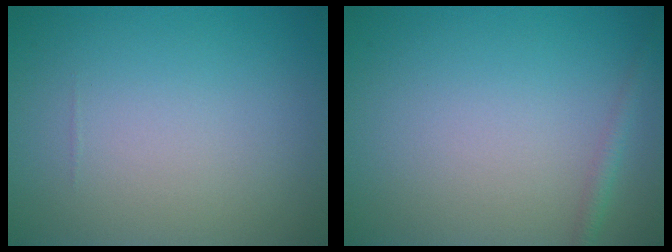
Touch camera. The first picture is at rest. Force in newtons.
{"total": 1.1, "press": 1.1, "slide": 0.1}